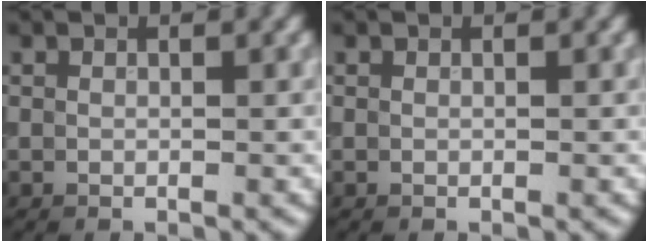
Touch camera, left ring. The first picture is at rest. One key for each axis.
{"total": 0.0}